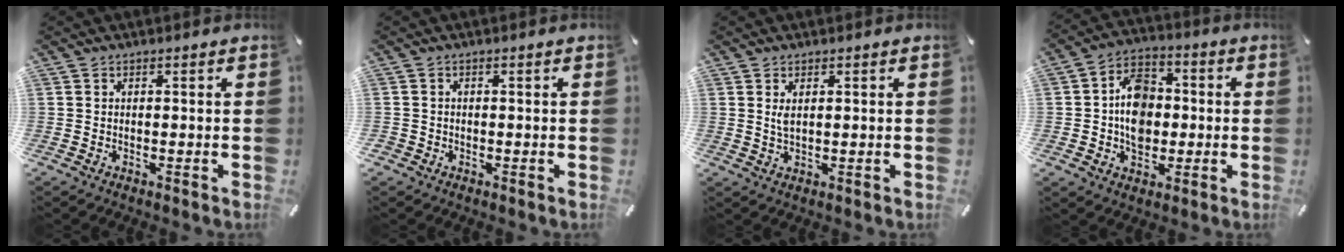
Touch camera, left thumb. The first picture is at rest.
{"total": 1.1, "force": [-0.4, 1.0, 0.1], "torque": [0.000, 0.003, -0.010]}
{"total": 2.3, "force": [0.9, 0.8, 2.0], "torque": [-0.042, 0.002, 0.015]}
{"total": 10.9, "force": [-0.8, 8.7, 6.4], "torque": [-0.109, 0.019, -0.010]}